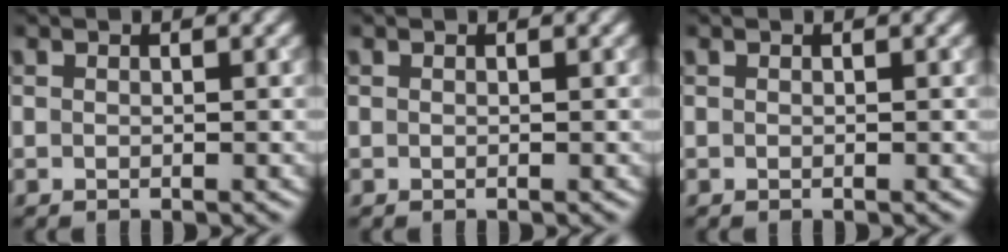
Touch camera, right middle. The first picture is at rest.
{"total": 0.0}
{"total": 0.0}